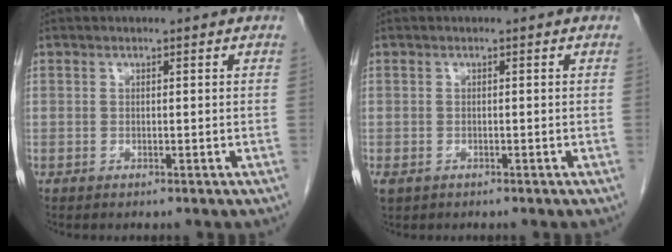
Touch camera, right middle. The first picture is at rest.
{"total": 1.8, "force": [-1.1, 1.1, 0.9], "torque": [-0.020, -0.003, -0.011]}